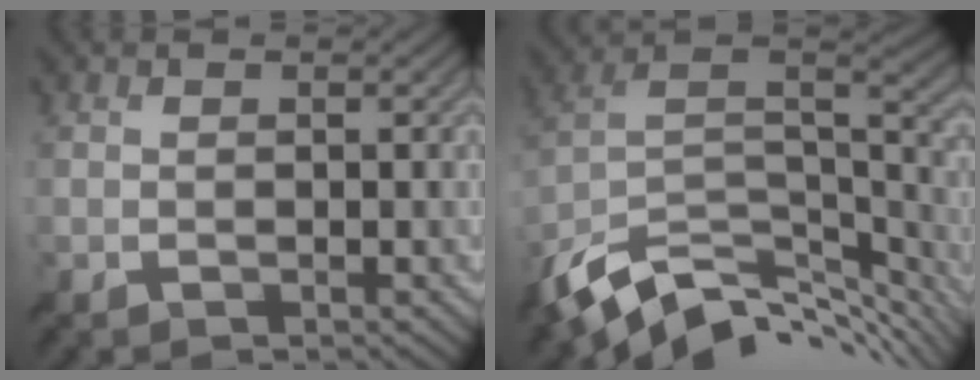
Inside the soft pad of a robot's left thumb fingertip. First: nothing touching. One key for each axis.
{"total": 13.6, "fx": -8.3, "fy": 6.4, "fz": 8.6, "tx": -0.209, "ty": -0.015, "tz": -0.138}